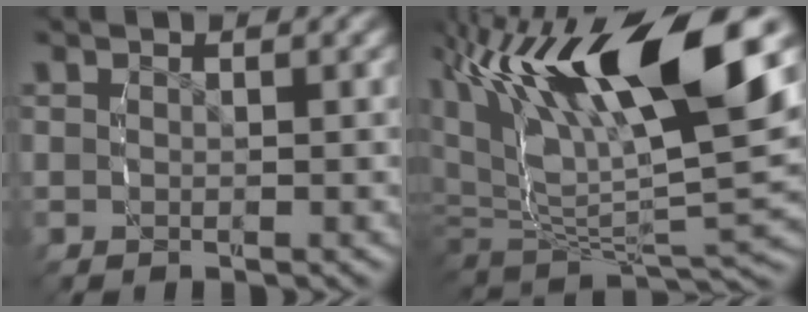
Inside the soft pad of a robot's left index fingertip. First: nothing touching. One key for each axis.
{"total": 14.8, "fx": 3.9, "fy": 7.7, "fz": 12.0, "tx": -0.223, "ty": 0.005, "tz": 0.061}